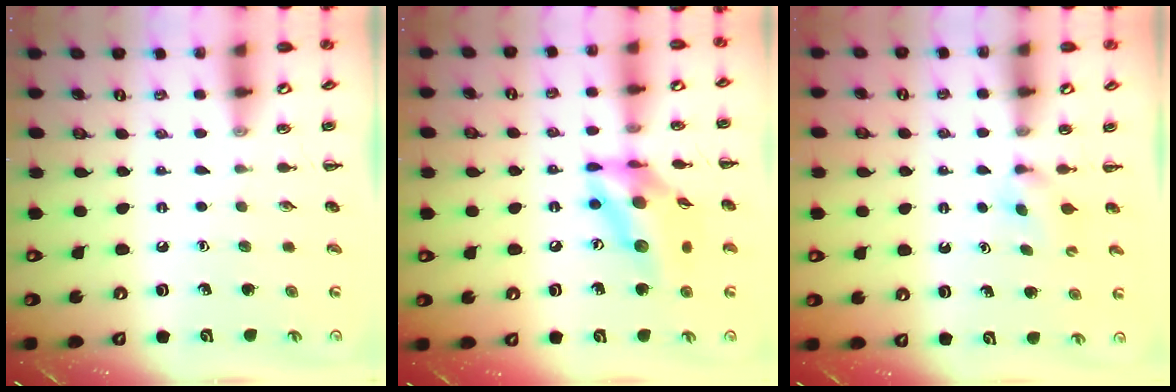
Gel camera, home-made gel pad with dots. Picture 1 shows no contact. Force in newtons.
{"total": 15.3, "press": 14.6, "slide": 4.3}
{"total": 1.8, "press": 1.5, "slide": 1.0}